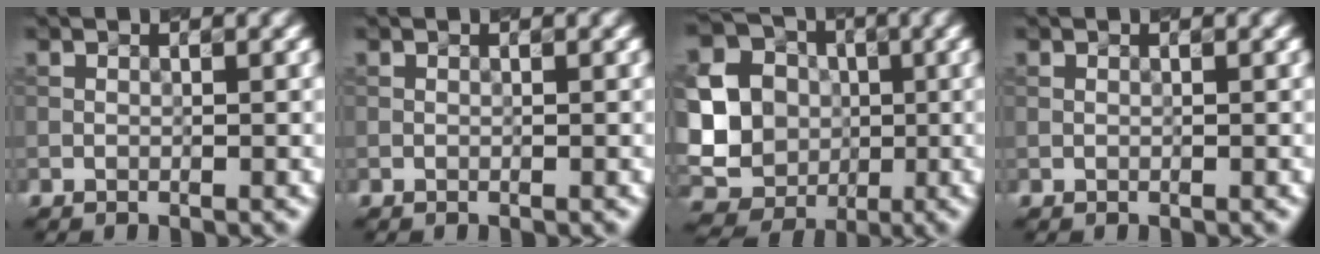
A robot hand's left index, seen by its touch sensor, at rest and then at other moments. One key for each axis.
{"total": 0.0}
{"total": 13.1, "fx": 0.0, "fy": 12.0, "fz": 5.2, "tx": -0.139, "ty": -0.002, "tz": -0.007}
{"total": 0.0}